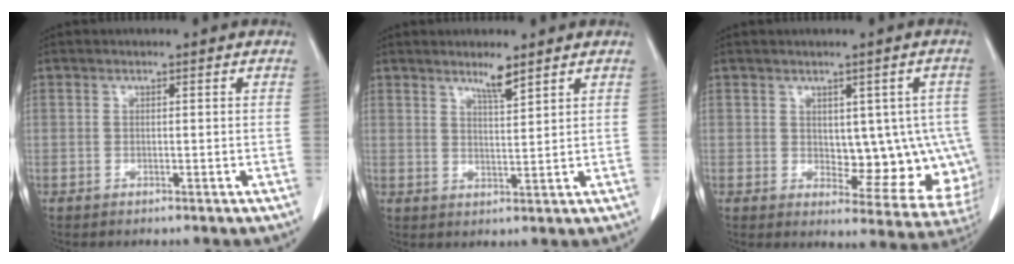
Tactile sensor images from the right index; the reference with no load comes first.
{"total": 3.4, "force": [2.7, 0.1, 2.1], "torque": [-0.040, -0.006, 0.050]}
{"total": 11.4, "force": [0.2, 6.0, 9.7], "torque": [-0.092, 0.007, 0.019]}